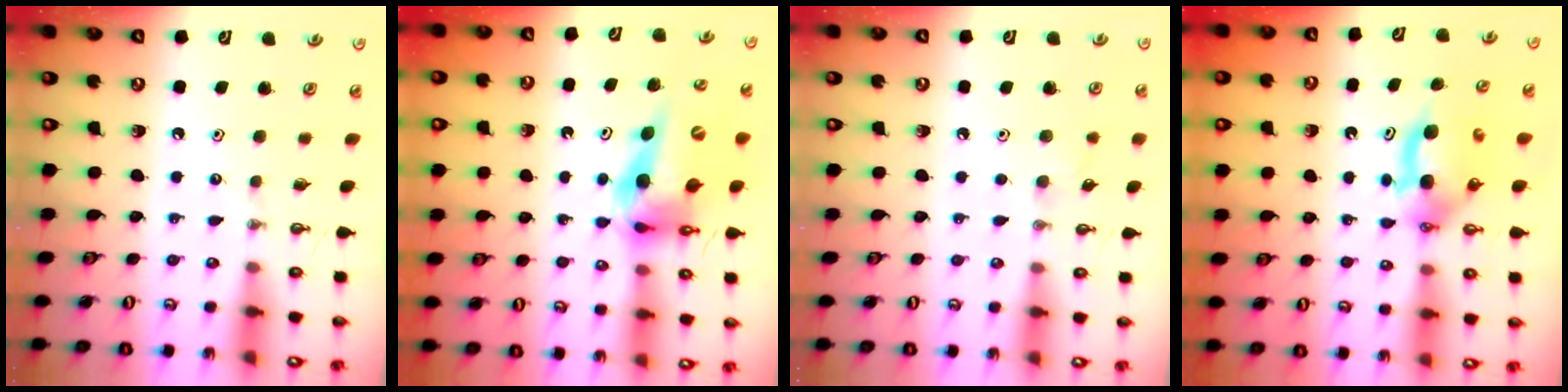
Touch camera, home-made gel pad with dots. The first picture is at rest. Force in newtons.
{"total": 13.8, "press": 13.8, "slide": 1.2}
{"total": 6.1, "press": 5.8, "slide": 2.1}
{"total": 9.0, "press": 4.8, "slide": 7.6}